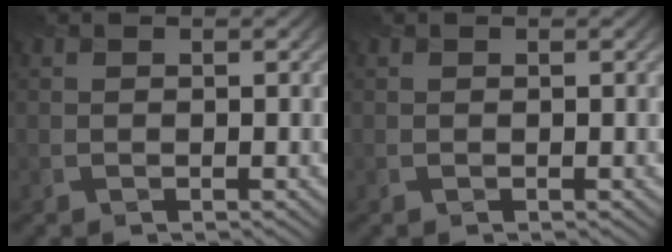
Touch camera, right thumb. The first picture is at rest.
{"total": 0.0}